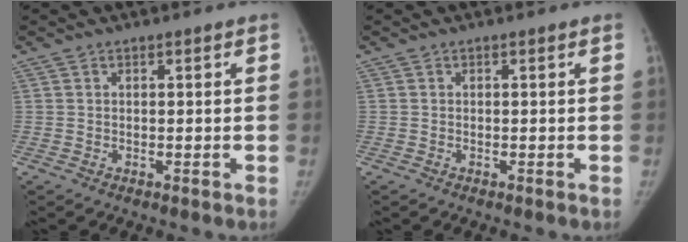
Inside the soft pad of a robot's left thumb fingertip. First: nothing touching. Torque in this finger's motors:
{"motor_torque": [-0.04, 0.04, 0.13, -0.13, 0.00]}